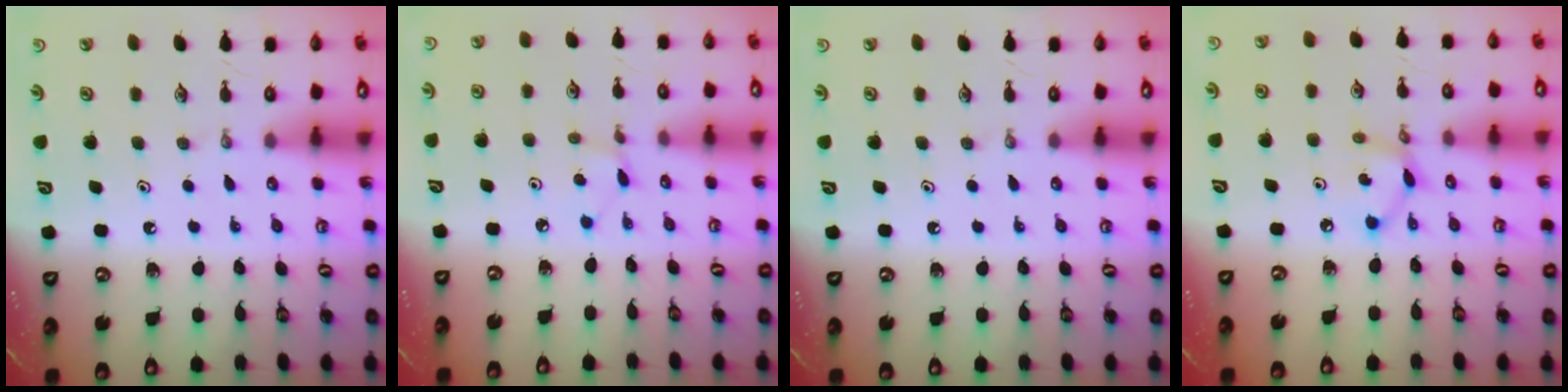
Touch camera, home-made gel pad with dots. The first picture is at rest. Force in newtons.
{"total": 2.6, "press": 2.6, "slide": 0.3}
{"total": 0.0}
{"total": 6.7, "press": 6.7, "slide": 0.2}